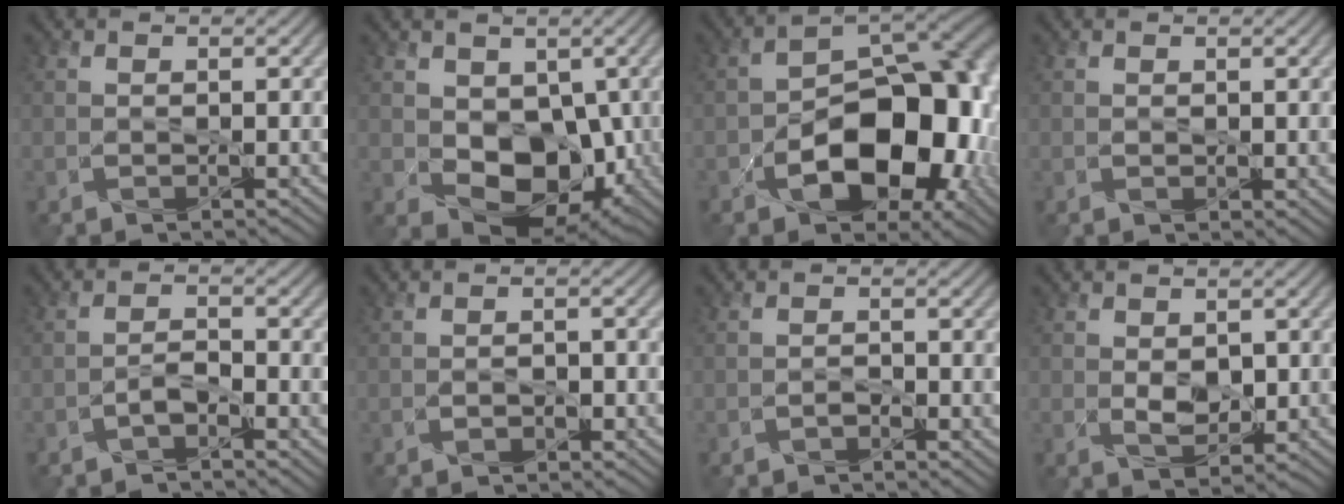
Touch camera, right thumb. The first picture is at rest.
{"total": 9.7, "force": [-0.5, 6.7, 7.0], "torque": [-0.121, -0.027, -0.006]}
{"total": 13.6, "force": [-4.4, 7.7, 10.4], "torque": [-0.132, -0.027, -0.065]}
{"total": 1.4, "force": [0.6, 0.7, 1.0], "torque": [-0.022, -0.007, 0.008]}
{"total": 1.8, "force": [-1.4, -0.4, 1.1], "torque": [-0.017, 0.006, -0.023]}
{"total": 0.8, "force": [-0.7, 0.0, 0.5], "torque": [0.002, 0.000, -0.011]}
{"total": 0.9, "force": [-0.7, -0.3, 0.5], "torque": [-0.006, -0.002, -0.010]}
{"total": 3.3, "force": [0.2, 1.7, 2.9], "torque": [-0.060, -0.008, 0.005]}